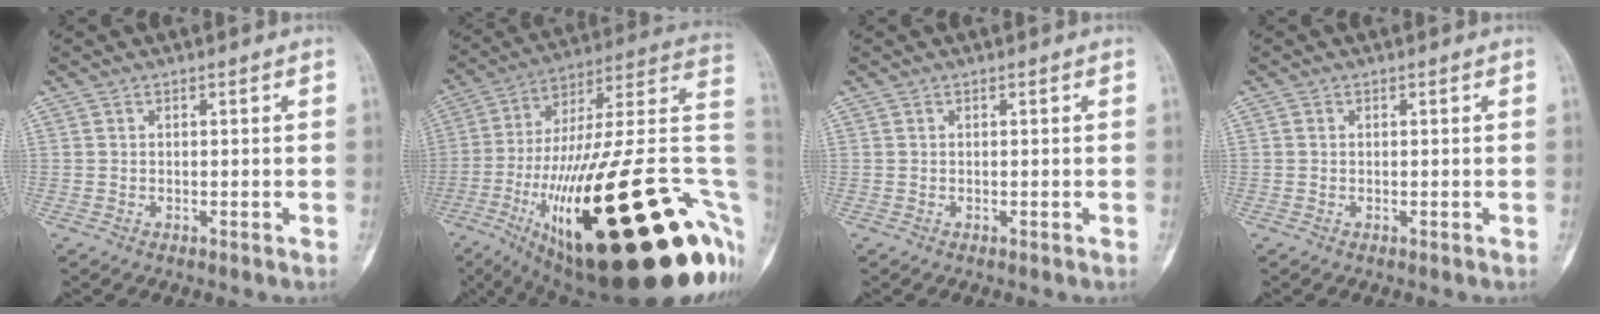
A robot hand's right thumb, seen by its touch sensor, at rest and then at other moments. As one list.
[{"total": 47.1, "force": [-12.8, 14.0, 43.2], "torque": [-0.588, 0.052, -0.202]}, {"total": 0.0}, {"total": 0.0}]